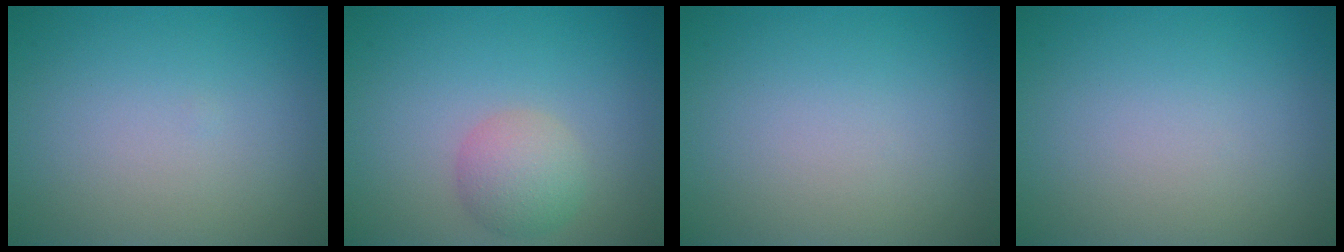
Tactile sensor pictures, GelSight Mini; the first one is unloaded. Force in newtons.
{"total": 3.0, "press": 3.0, "slide": 0.2}
{"total": 0.0}
{"total": 0.0}